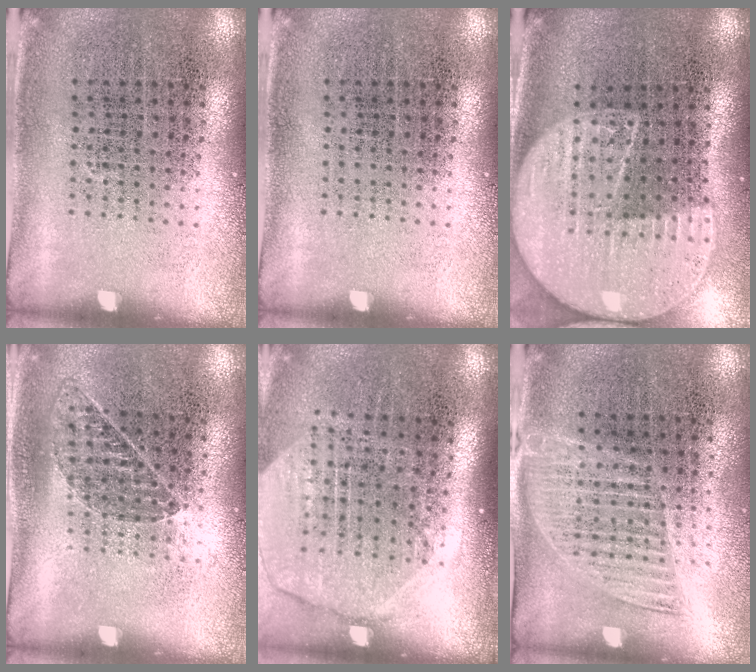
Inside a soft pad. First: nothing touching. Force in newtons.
{"total": 0.0}
{"total": 2.3, "press": 2.0, "slide": 1.1}
{"total": 0.8, "press": 0.7, "slide": 0.3}
{"total": 2.0, "press": 1.8, "slide": 1.0}
{"total": 1.3, "press": 1.1, "slide": 0.7}